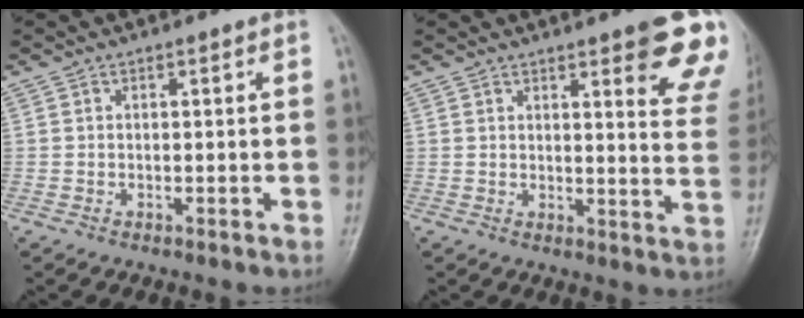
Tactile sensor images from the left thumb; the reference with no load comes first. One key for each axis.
{"total": 13.3, "fx": 8.3, "fy": 3.0, "fz": 9.9, "tx": -0.081, "ty": -0.040, "tz": 0.086}